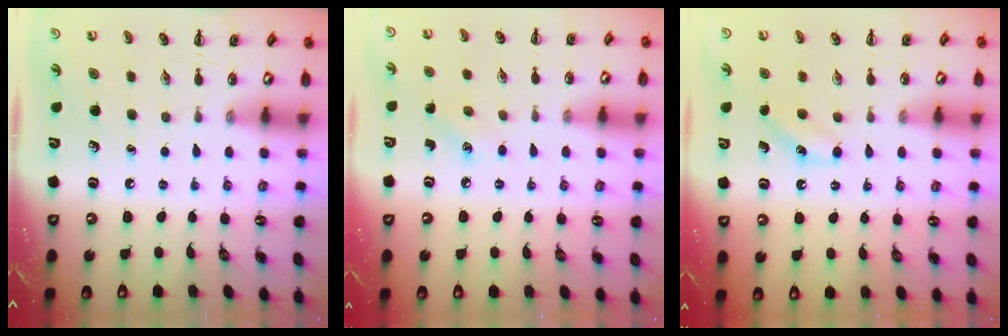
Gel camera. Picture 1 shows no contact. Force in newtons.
{"total": 6.2, "press": 5.9, "slide": 1.7}
{"total": 5.2, "press": 5.0, "slide": 1.3}